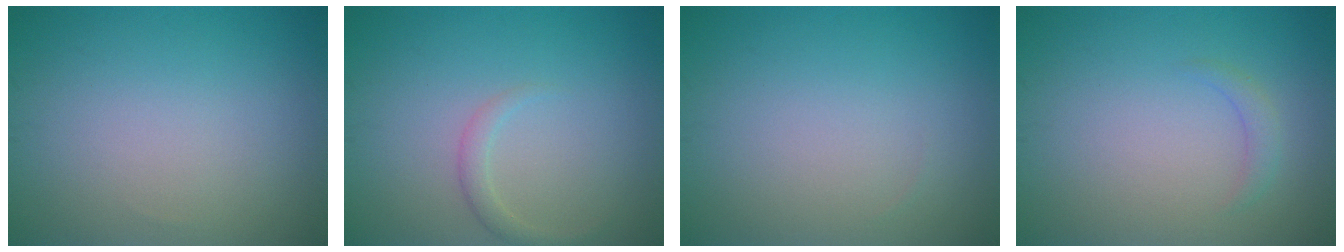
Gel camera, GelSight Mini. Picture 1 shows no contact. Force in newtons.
{"total": 1.4, "press": 1.4, "slide": 0.1}
{"total": 0.0}
{"total": 1.1, "press": 1.1, "slide": 0.1}